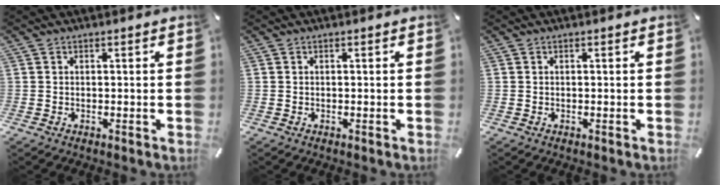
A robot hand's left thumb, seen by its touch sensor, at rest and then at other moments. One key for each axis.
{"total": 0.0}
{"total": 0.0}